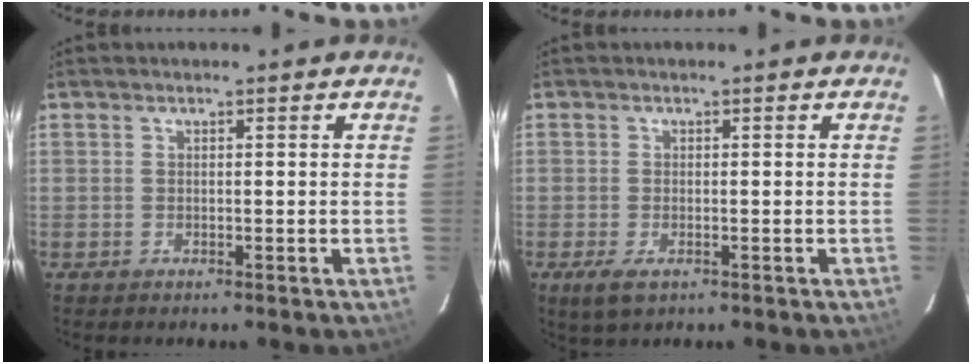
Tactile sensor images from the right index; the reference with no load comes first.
{"total": 3.6, "force": [-1.7, 1.9, 2.6], "torque": [-0.053, -0.012, -0.027]}